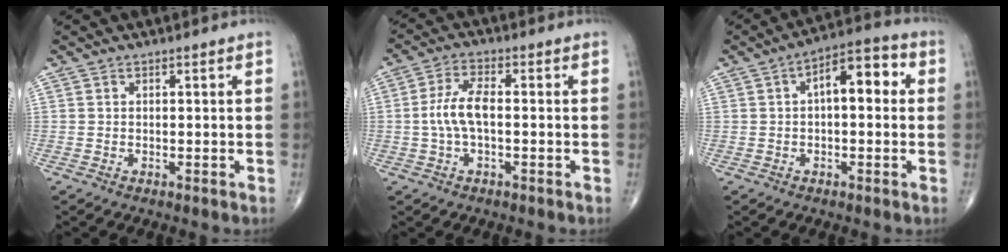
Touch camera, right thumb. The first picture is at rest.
{"total": 6.1, "force": [-0.5, 2.3, 5.6], "torque": [-0.127, 0.016, -0.014]}
{"total": 9.3, "force": [1.5, 4.4, 8.1], "torque": [-0.099, 0.031, 0.011]}